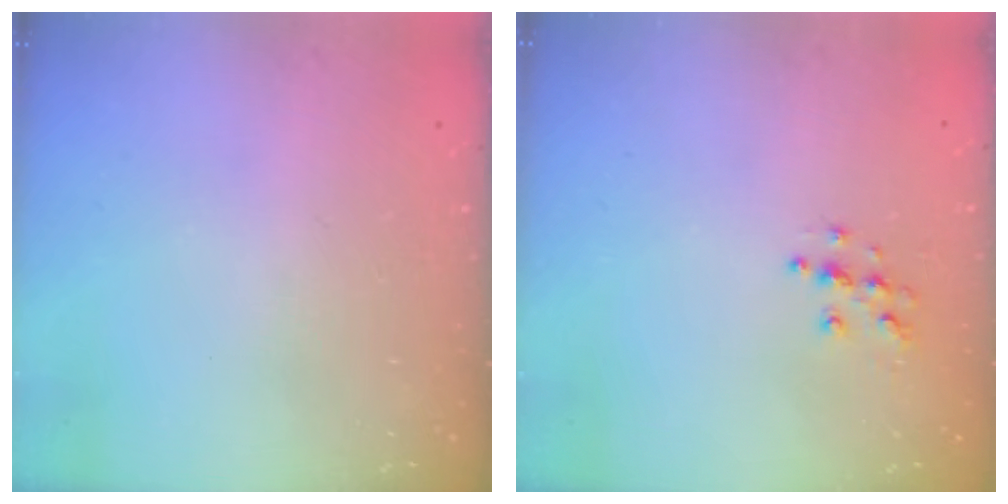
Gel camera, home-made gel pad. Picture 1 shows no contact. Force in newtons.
{"total": 5.6, "press": 5.6, "slide": 0.2}